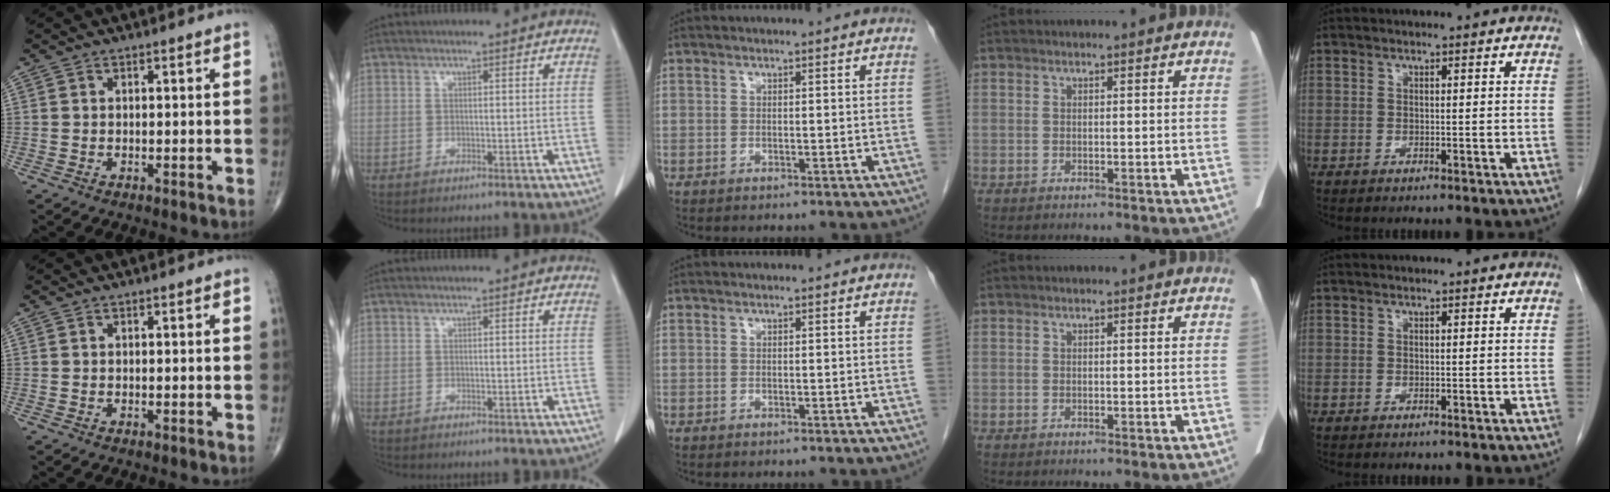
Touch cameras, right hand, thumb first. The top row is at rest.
{}